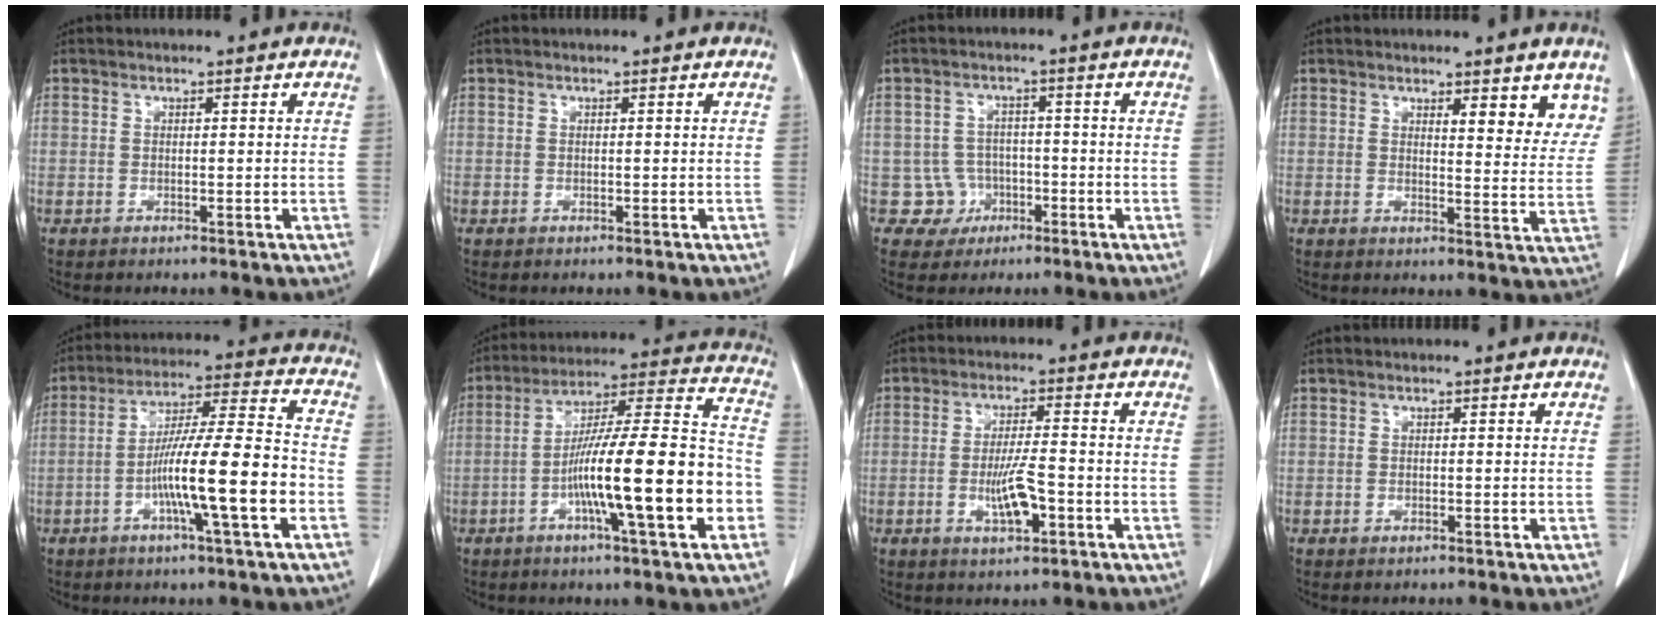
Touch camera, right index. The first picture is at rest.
{"total": 0.0}
{"total": 4.4, "force": [-1.3, 4.2, -0.4], "torque": [0.017, 0.018, -0.015]}
{"total": 6.3, "force": [4.8, 1.7, 3.8], "torque": [-0.032, -0.020, 0.048]}
{"total": 14.6, "force": [-4.4, 0.1, 13.9], "torque": [-0.240, 0.005, -0.078]}
{"total": 20.1, "force": [-5.7, 1.2, 19.2], "torque": [-0.291, 0.010, -0.091]}
{"total": 6.1, "force": [-2.0, 1.1, 5.6], "torque": [-0.104, -0.004, -0.032]}
{"total": 0.0}